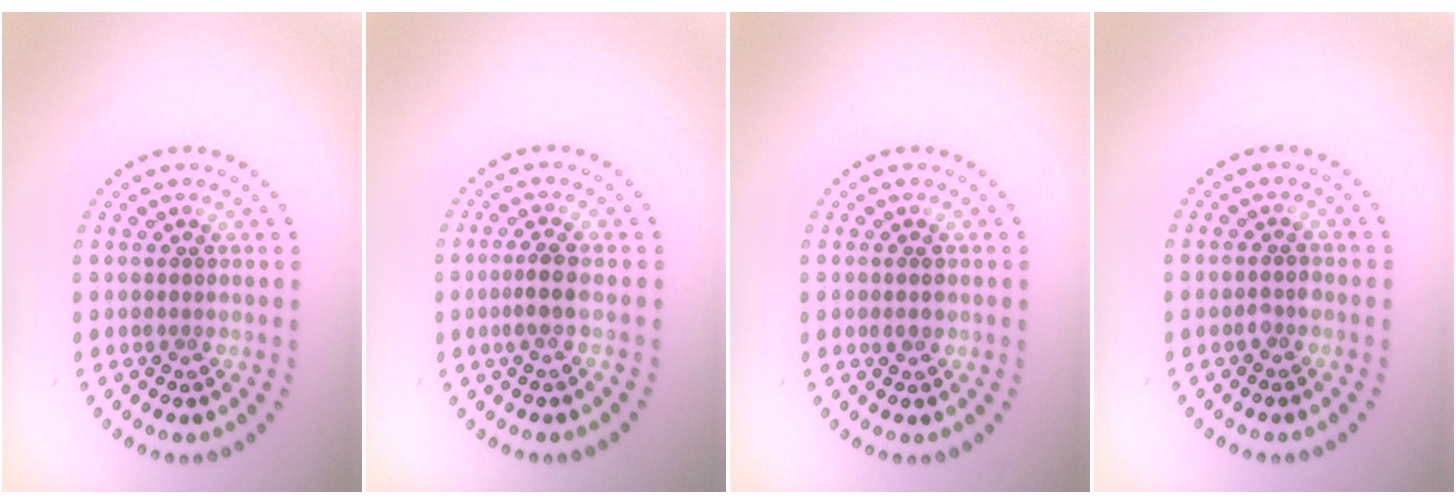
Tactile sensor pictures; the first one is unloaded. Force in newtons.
{"total": 1.9, "press": 1.6, "slide": 1.0}
{"total": 1.0, "press": 1.0, "slide": 0.1}
{"total": 0.9, "press": 0.9, "slide": 0.1}